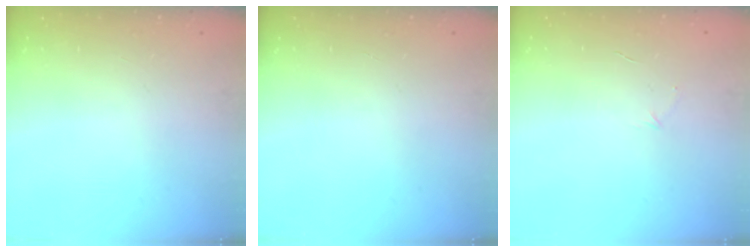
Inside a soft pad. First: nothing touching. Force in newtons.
{"total": 0.0}
{"total": 4.2, "press": 4.1, "slide": 0.8}